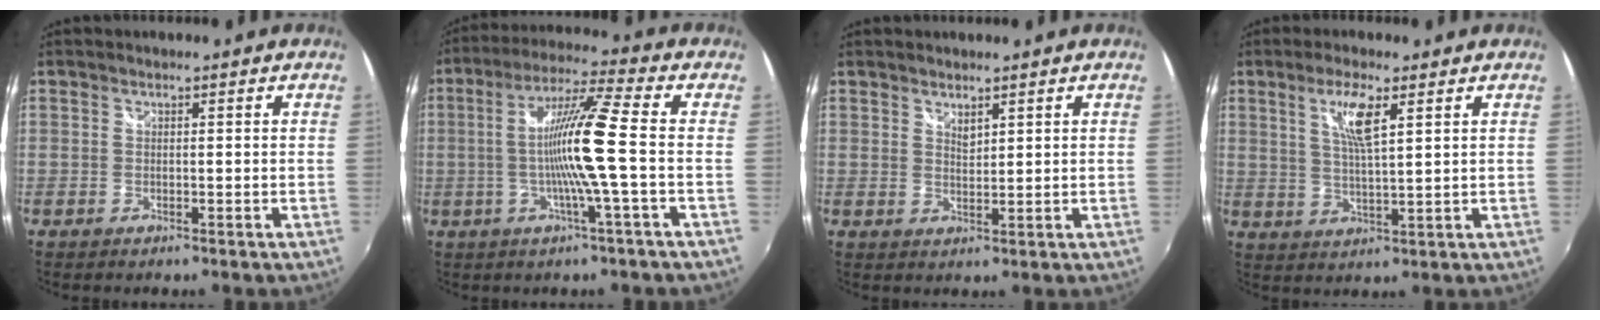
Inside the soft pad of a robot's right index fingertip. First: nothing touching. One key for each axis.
{"total": 12.4, "fx": -1.6, "fy": -1.3, "fz": 12.2, "tx": -0.226, "ty": 0.002, "tz": -0.031}
{"total": 2.0, "fx": 1.6, "fy": 0.7, "fz": 0.9, "tx": -0.013, "ty": -0.001, "tz": 0.028}
{"total": 6.4, "fx": 2.9, "fy": 0.9, "fz": 5.6, "tx": -0.108, "ty": -0.003, "tz": 0.055}